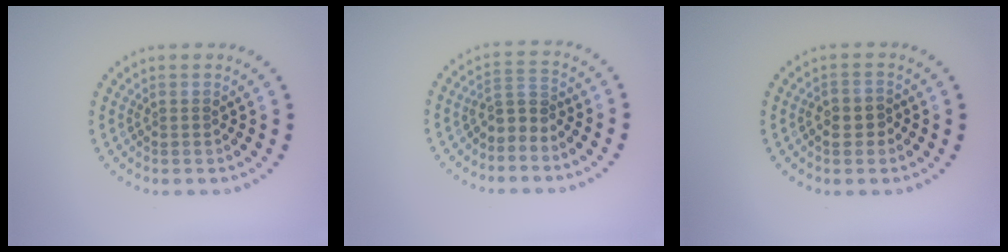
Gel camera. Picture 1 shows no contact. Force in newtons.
{"total": 2.1, "press": 1.6, "slide": 1.3}
{"total": 2.0, "press": 1.9, "slide": 0.6}